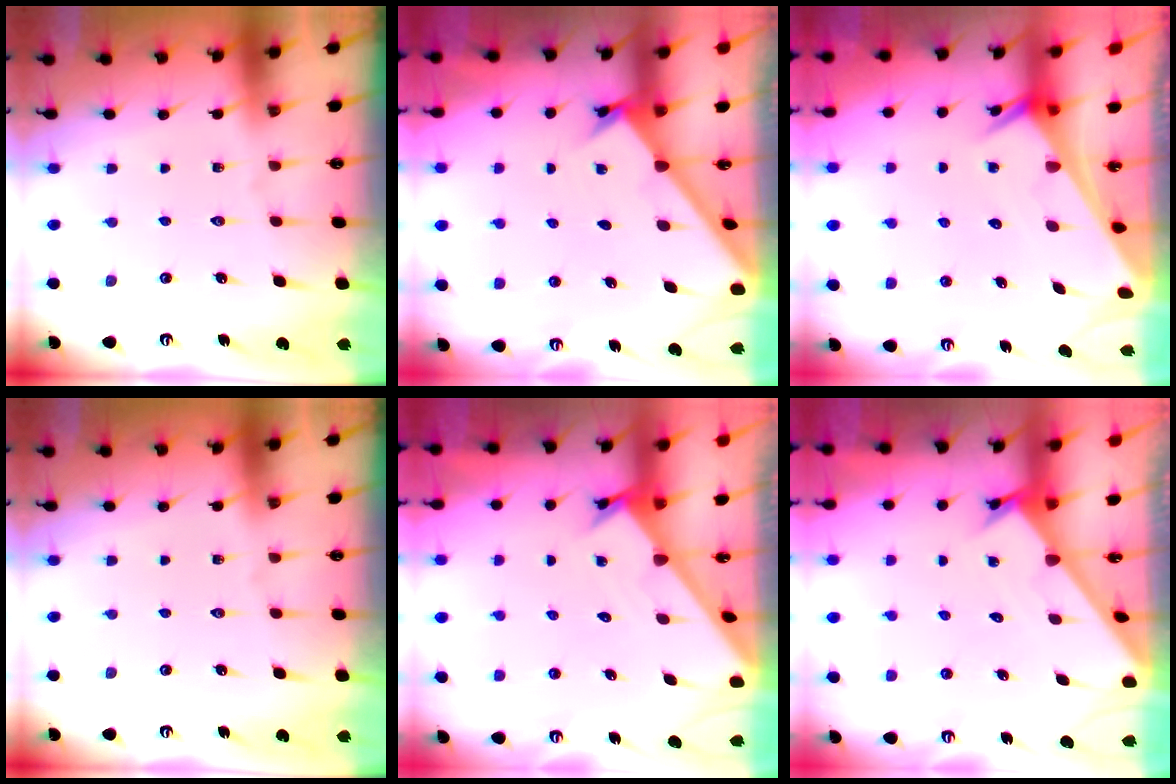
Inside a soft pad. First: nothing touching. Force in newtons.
{"total": 1.6, "press": 1.5, "slide": 0.1}
{"total": 3.7, "press": 3.7, "slide": 0.2}
{"total": 0.0}
{"total": 1.7, "press": 1.7, "slide": 0.1}
{"total": 1.5, "press": 1.5, "slide": 0.1}